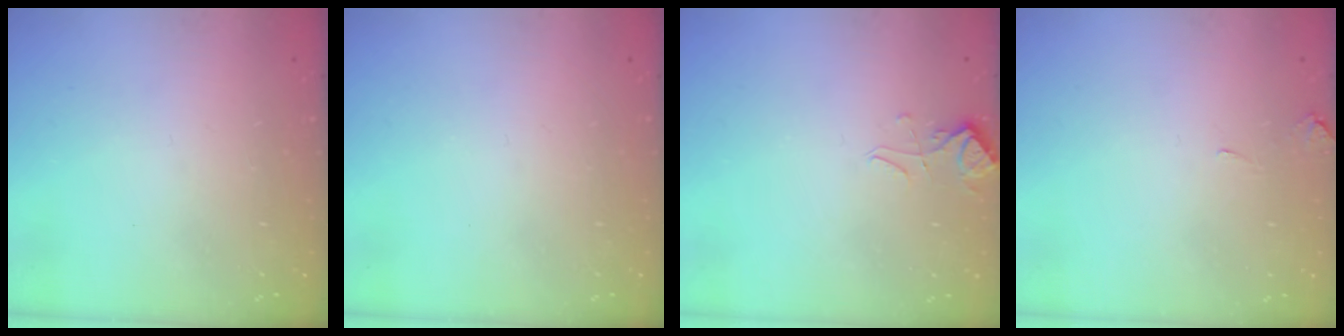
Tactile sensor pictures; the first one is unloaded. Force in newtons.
{"total": 0.0}
{"total": 2.8, "press": 2.8, "slide": 0.5}
{"total": 1.1, "press": 1.0, "slide": 0.3}